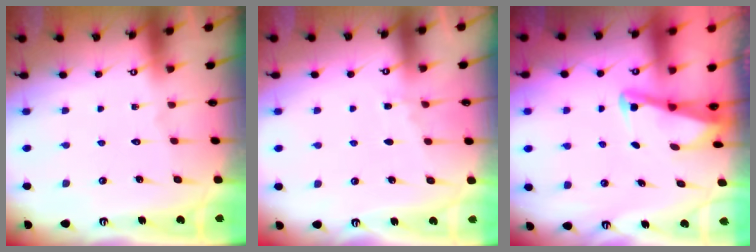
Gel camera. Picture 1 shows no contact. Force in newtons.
{"total": 4.4, "press": 4.4, "slide": 0.6}
{"total": 2.9, "press": 2.9, "slide": 0.4}